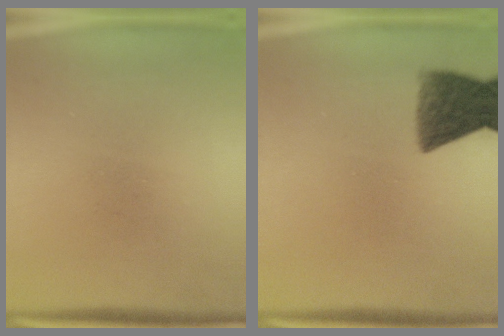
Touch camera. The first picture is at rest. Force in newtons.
{"total": 8.9}